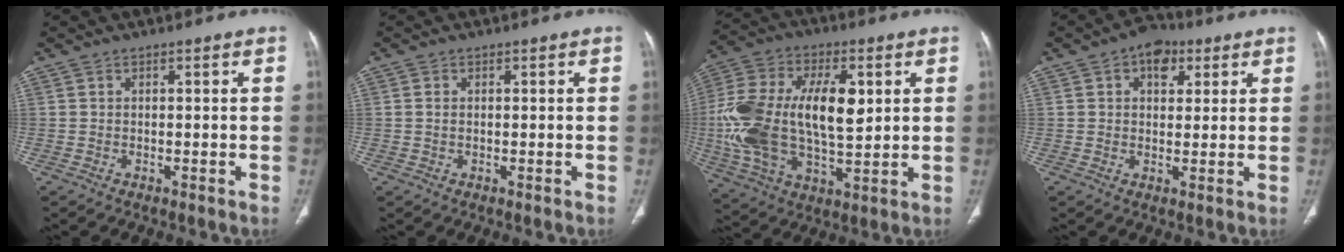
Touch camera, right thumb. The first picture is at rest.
{"total": 1.0, "force": [0.1, 0.7, 0.8], "torque": [-0.017, 0.002, 0.003]}
{"total": 23.3, "force": [2.5, 12.1, 19.7], "torque": [-0.393, 0.002, 0.043]}
{"total": 6.9, "force": [3.0, 4.7, 4.1], "torque": [-0.021, 0.001, 0.039]}